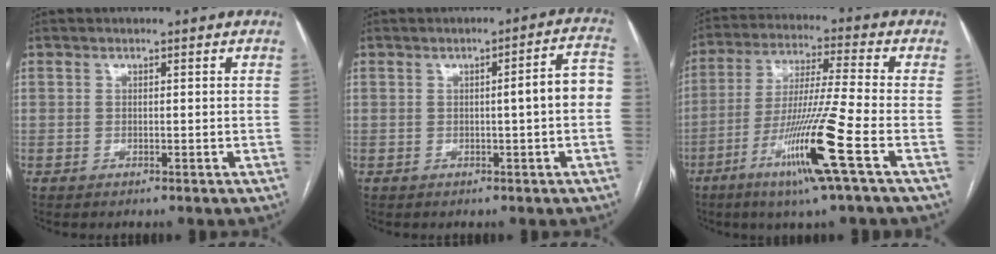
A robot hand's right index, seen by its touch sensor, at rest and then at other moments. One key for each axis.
{"total": 5.8, "fx": -0.4, "fy": -0.1, "fz": 5.8, "tx": -0.072, "ty": 0.017, "tz": -0.008}
{"total": 14.3, "fx": -6.0, "fy": -1.7, "fz": 12.8, "tx": -0.253, "ty": -0.025, "tz": -0.117}